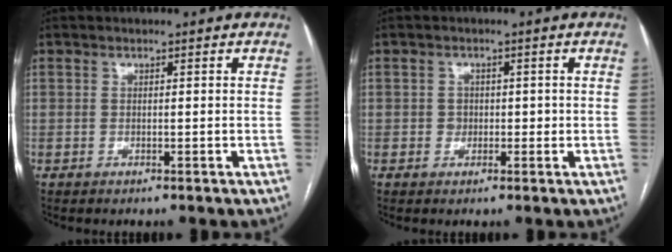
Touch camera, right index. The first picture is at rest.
{"total": 1.8, "force": [-0.2, 1.6, 0.6], "torque": [-0.006, 0.006, -0.003]}